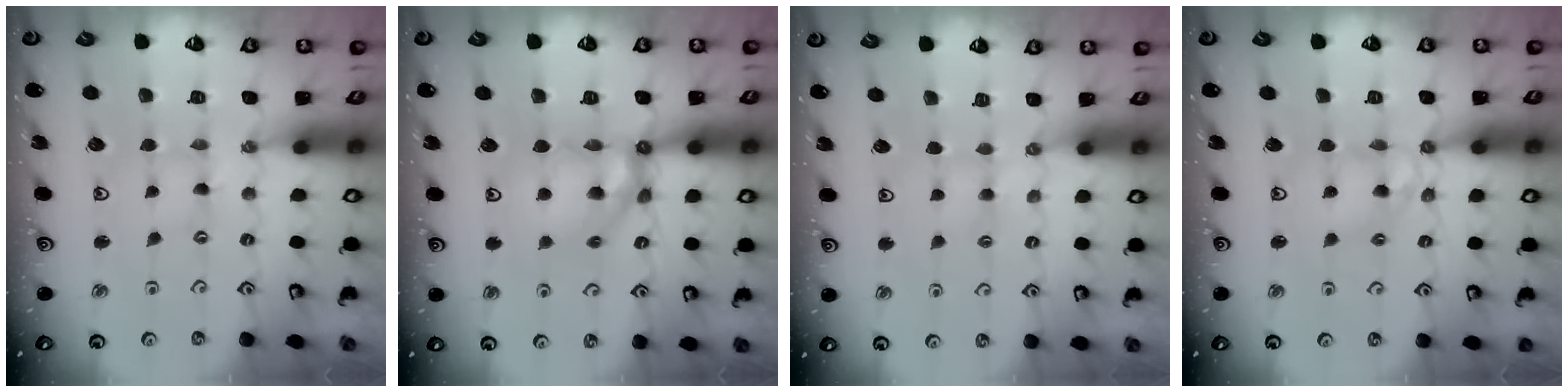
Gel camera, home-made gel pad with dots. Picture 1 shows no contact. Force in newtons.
{"total": 11.7, "press": 11.6, "slide": 1.7}
{"total": 2.8, "press": 2.7, "slide": 0.5}
{"total": 8.3, "press": 8.2, "slide": 0.9}